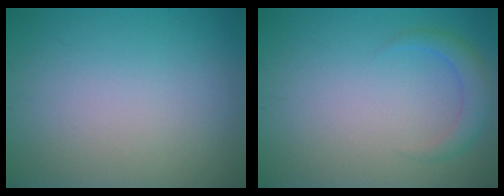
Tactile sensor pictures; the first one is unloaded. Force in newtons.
{"total": 2.1, "press": 2.1, "slide": 0.2}